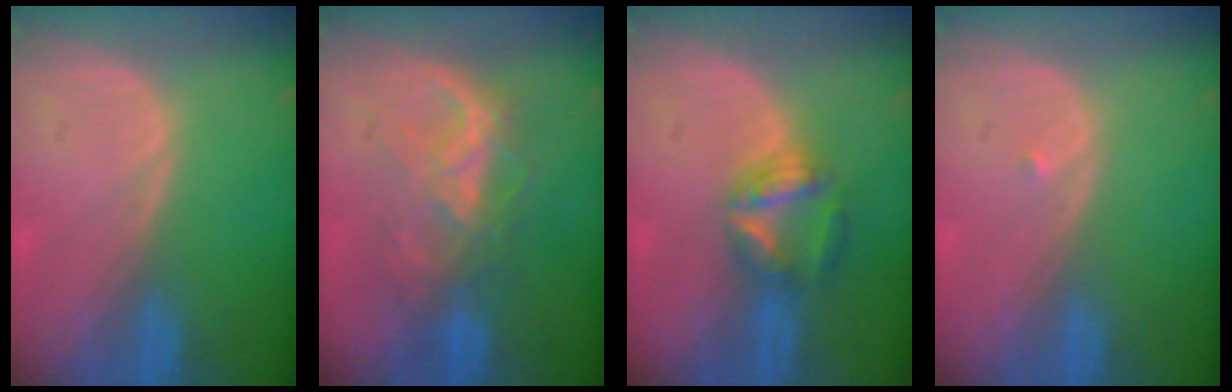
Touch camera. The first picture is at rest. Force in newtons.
{"total": 6.5, "press": 6.5, "slide": 0.7}
{"total": 5.7, "press": 5.4, "slide": 1.9}
{"total": 0.5, "press": 0.4, "slide": 0.3}